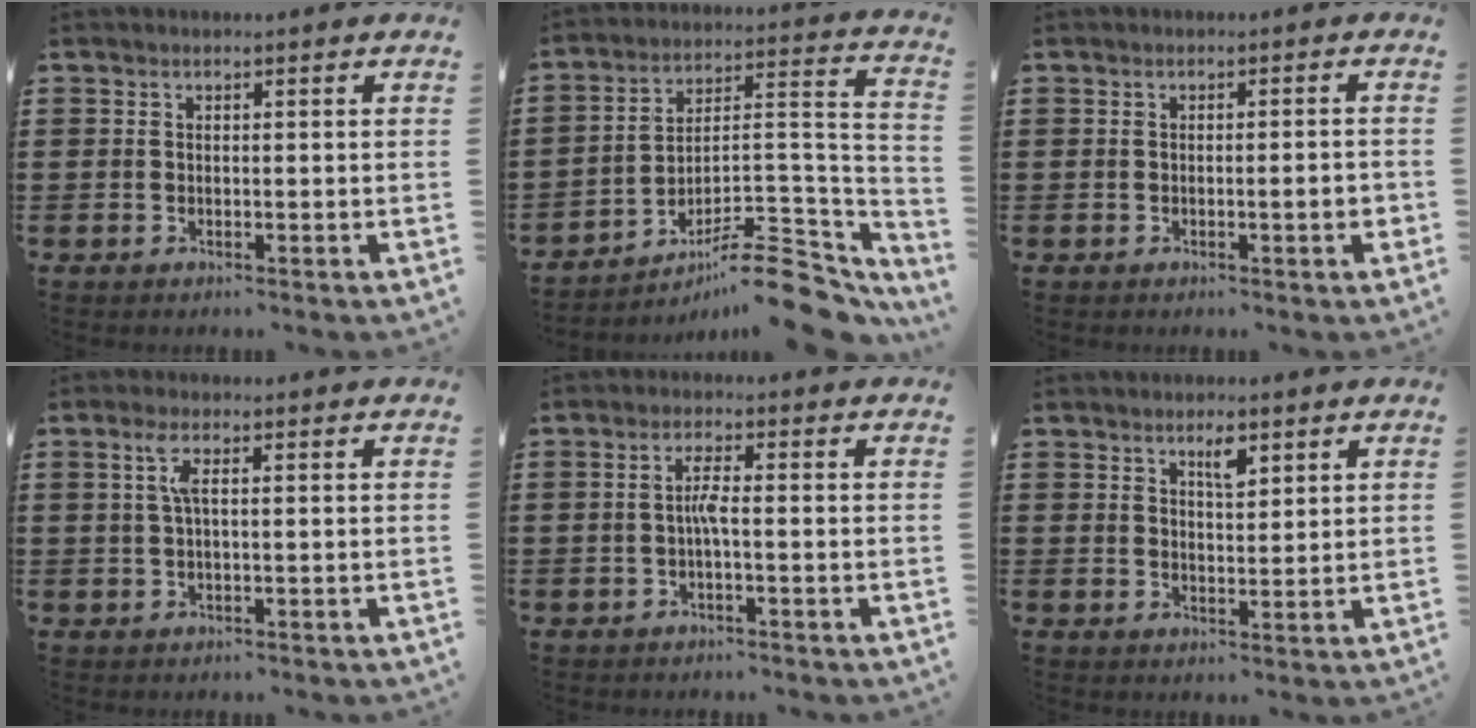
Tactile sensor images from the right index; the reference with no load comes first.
{"total": 11.7, "force": [-9.1, 2.4, 6.9], "torque": [-0.092, 0.032, -0.168]}
{"total": 2.4, "force": [-0.6, 0.1, 2.3], "torque": [-0.036, -0.002, -0.011]}
{"total": 2.7, "force": [0.5, 0.4, 2.6], "torque": [-0.054, 0.002, 0.007]}
{"total": 2.6, "force": [-0.5, 0.2, 2.5], "torque": [-0.056, -0.003, -0.014]}
{"total": 3.2, "force": [2.1, 1.0, 2.2], "torque": [-0.033, -0.002, 0.032]}